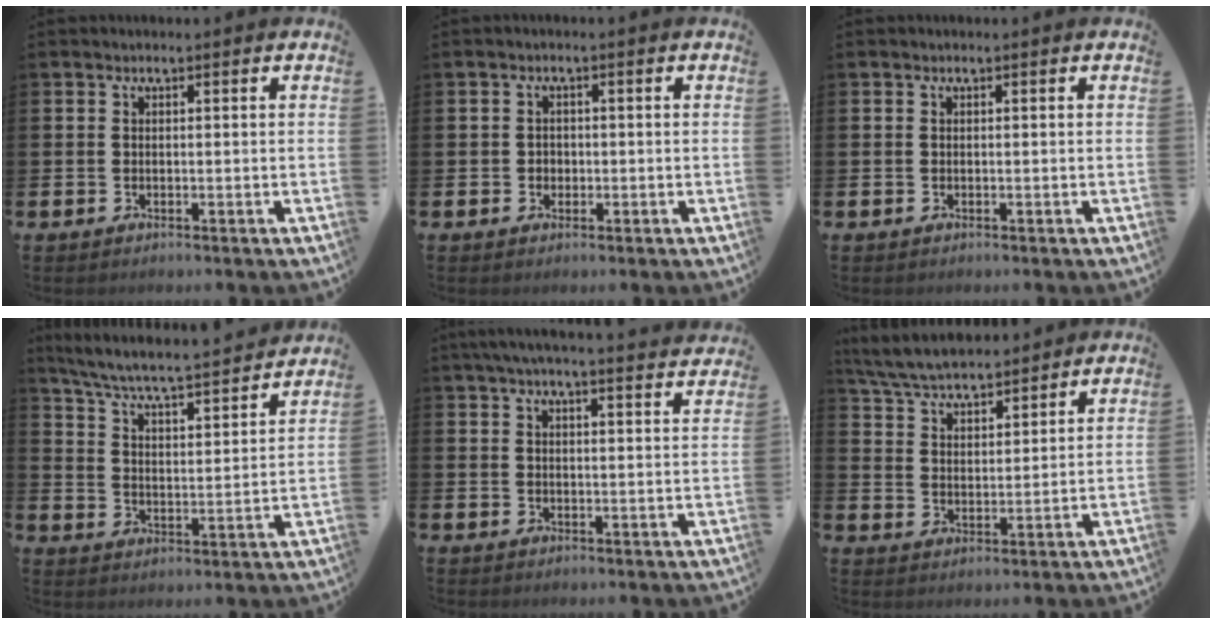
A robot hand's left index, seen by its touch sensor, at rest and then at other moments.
{"total": 1.4, "force": [-0.1, 1.3, 0.4], "torque": [0.003, 0.002, -0.008]}
{"total": 0.0}
{"total": 6.1, "force": [5.7, 0.1, 2.2], "torque": [-0.069, -0.049, 0.091]}
{"total": 5.1, "force": [4.8, -0.3, 1.7], "torque": [-0.039, -0.019, 0.085]}
{"total": 6.1, "force": [5.9, 1.1, 0.9], "torque": [-0.047, -0.030, 0.107]}